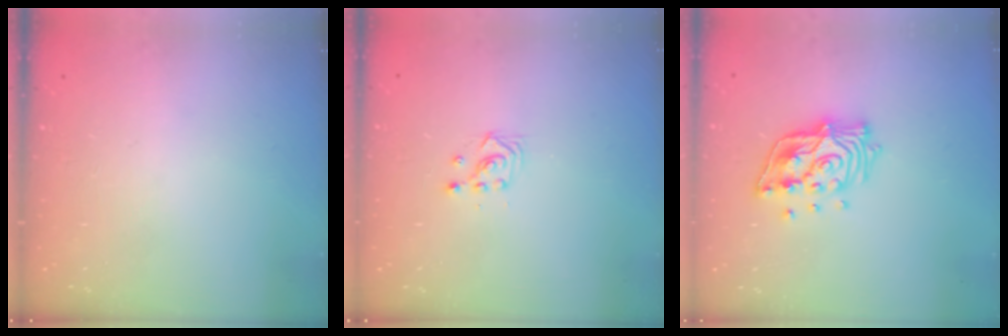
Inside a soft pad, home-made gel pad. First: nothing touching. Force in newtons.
{"total": 3.4, "press": 3.3, "slide": 0.3}
{"total": 14.7, "press": 14.6, "slide": 1.4}